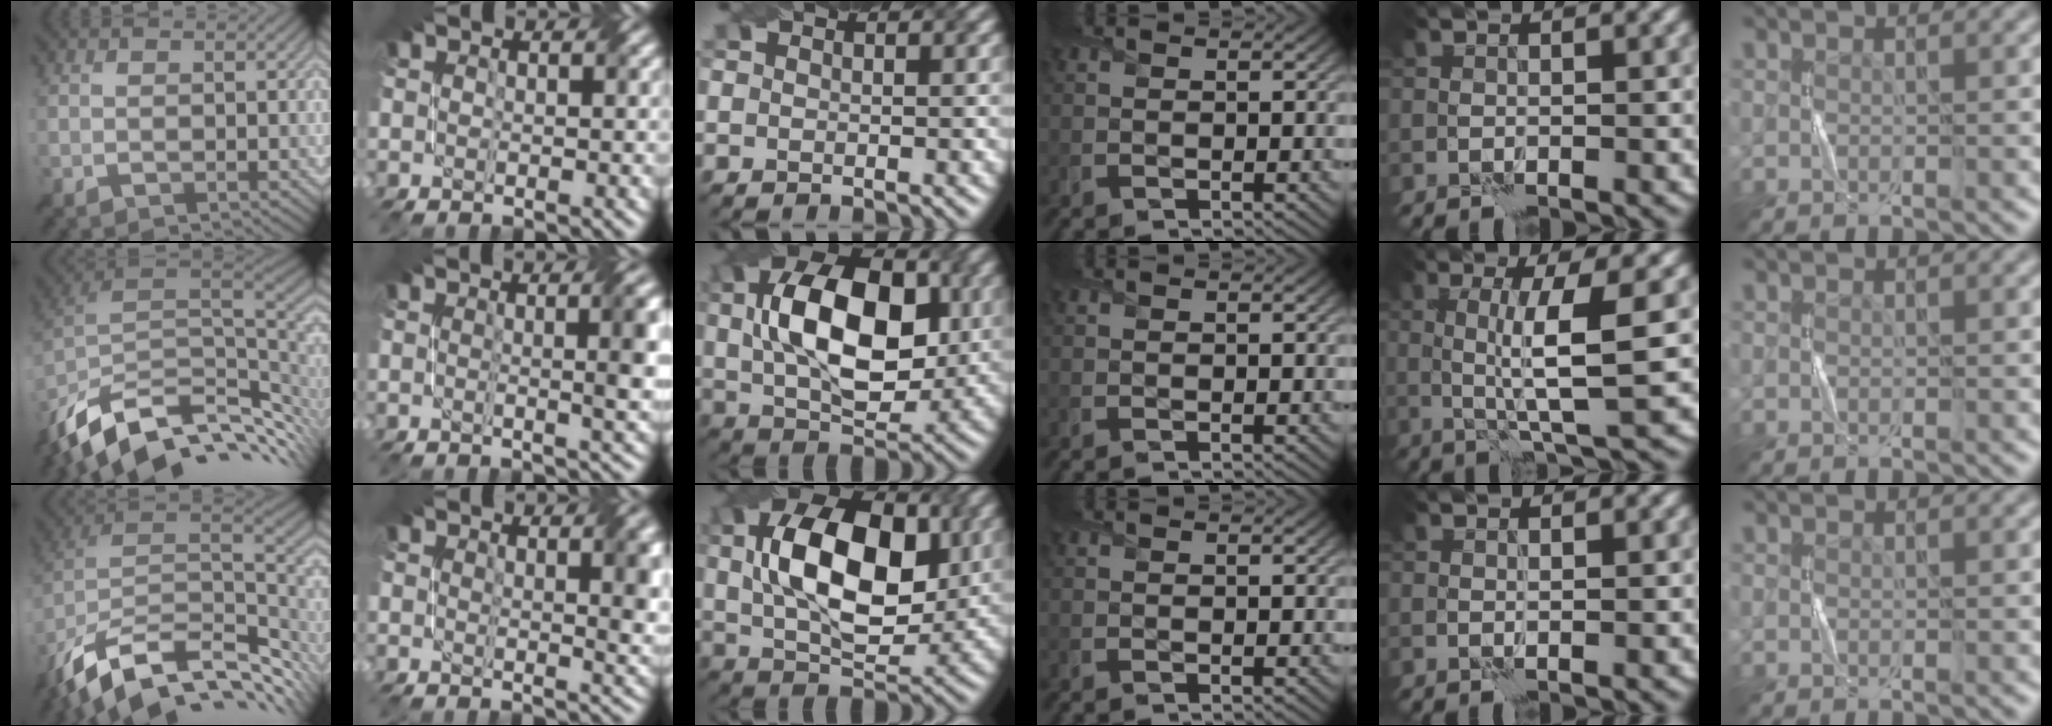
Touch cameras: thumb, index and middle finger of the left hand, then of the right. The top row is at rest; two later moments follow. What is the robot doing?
{"motion": "twist", "object": "screw"}